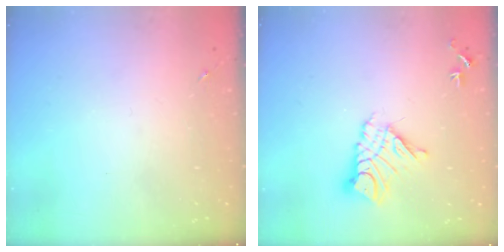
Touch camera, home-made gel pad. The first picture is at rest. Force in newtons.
{"total": 11.9, "press": 11.9, "slide": 1.1}